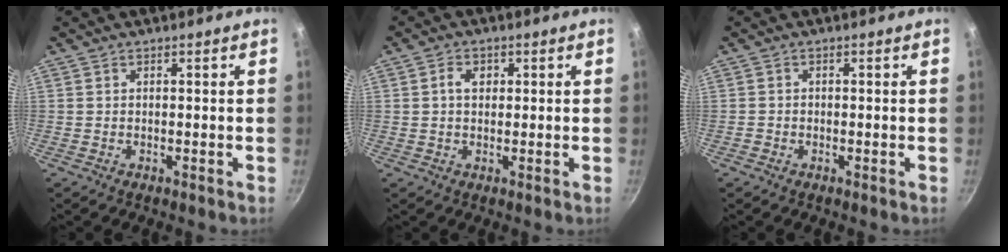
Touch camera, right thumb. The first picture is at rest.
{"total": 3.1, "force": [0.7, 2.2, 2.1], "torque": [-0.023, 0.003, 0.009]}
{"total": 0.5, "force": [-0.3, 0.4, 0.0], "torque": [-0.001, 0.003, -0.006]}